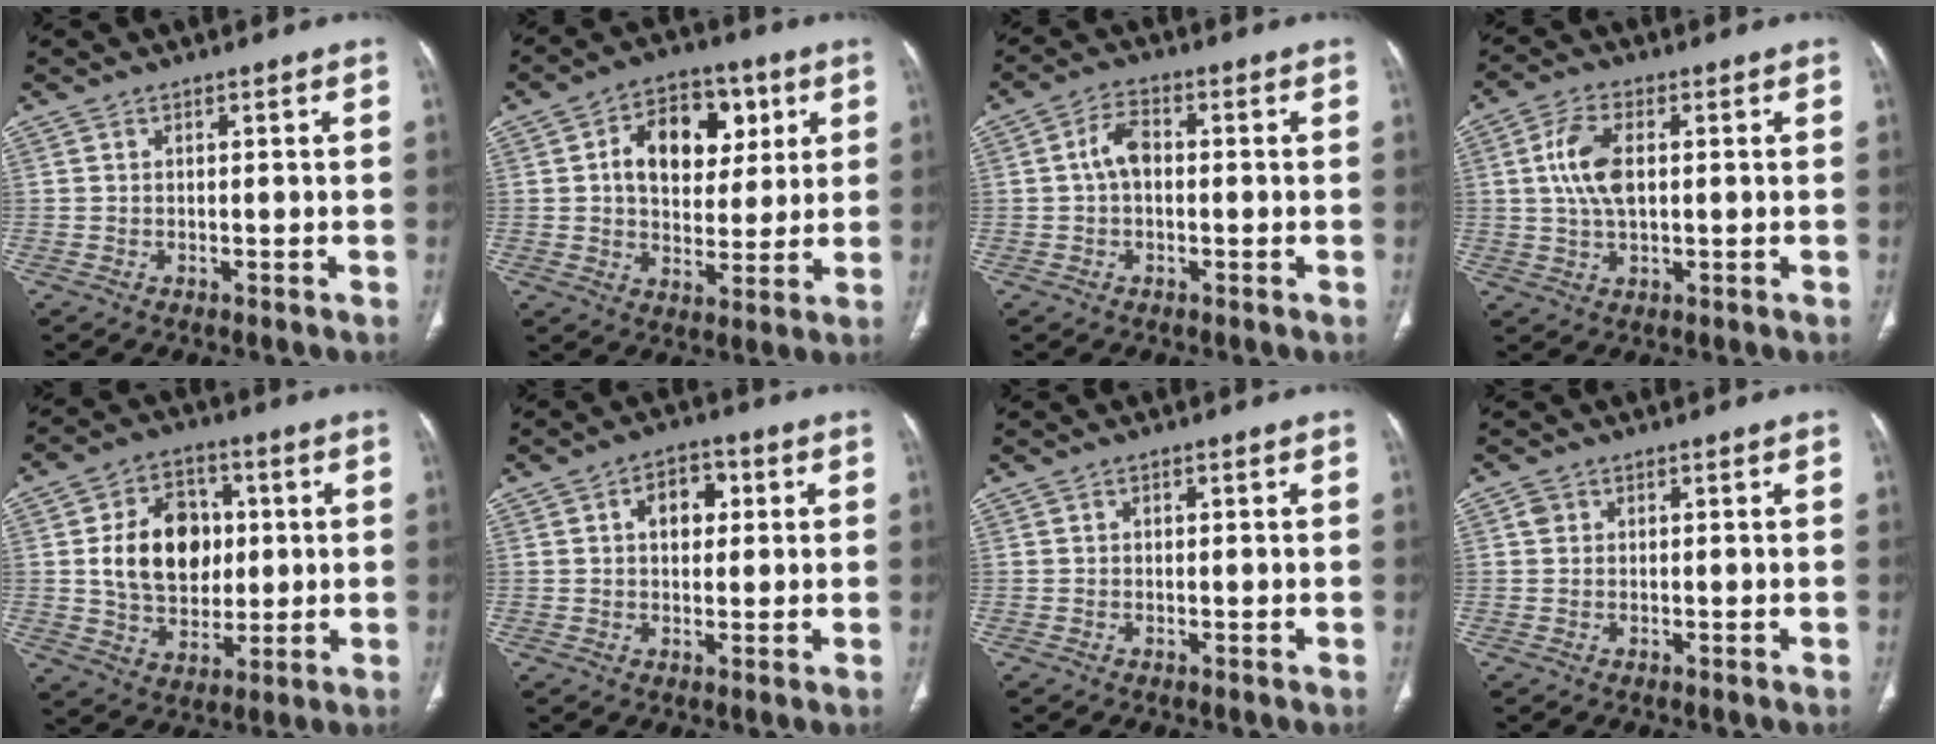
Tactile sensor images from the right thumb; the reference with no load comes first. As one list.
[{"total": 15.0, "force": [4.1, 10.2, 10.2], "torque": [-0.111, 0.004, 0.064]}, {"total": 5.0, "force": [0.0, 3.1, 3.9], "torque": [-0.067, 0.014, -0.008]}, {"total": 8.0, "force": [1.2, 4.2, 6.7], "torque": [-0.140, 0.005, 0.023]}, {"total": 15.6, "force": [1.9, 11.8, 10.0], "torque": [-0.121, 0.002, 0.038]}, {"total": 6.7, "force": [1.7, 4.5, 4.7], "torque": [-0.046, 0.007, 0.020]}, {"total": 0.6, "force": [0.1, 0.5, 0.3], "torque": [0.000, 0.001, 0.000]}, {"total": 1.3, "force": [0.4, 1.1, 0.5], "torque": [-0.003, 0.004, 0.006]}]